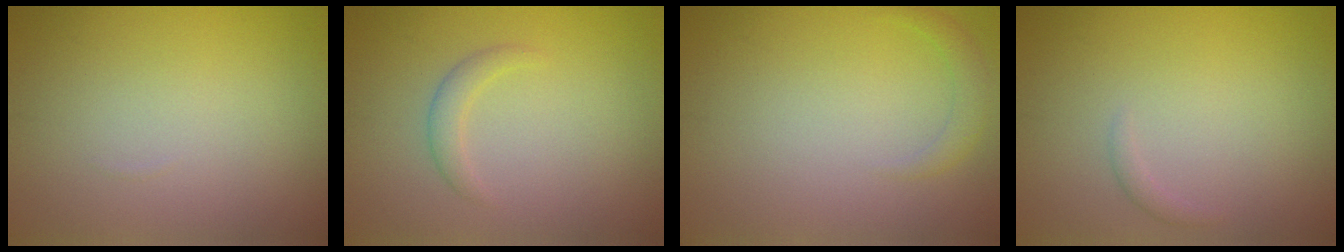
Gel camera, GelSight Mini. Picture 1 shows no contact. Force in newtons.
{"total": 1.4, "press": 1.4, "slide": 0.1}
{"total": 1.5, "press": 1.5, "slide": 0.1}
{"total": 0.7, "press": 0.7, "slide": 0.1}